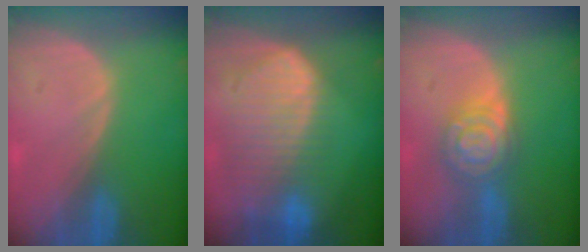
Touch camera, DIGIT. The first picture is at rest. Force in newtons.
{"total": 10.5, "press": 9.0, "slide": 5.3}
{"total": 6.7, "press": 6.7, "slide": 0.4}